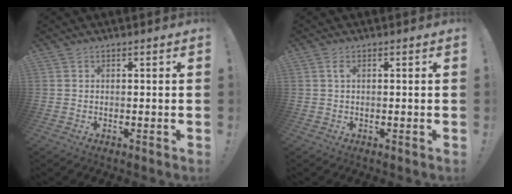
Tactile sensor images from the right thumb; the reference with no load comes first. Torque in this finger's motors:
{"motor_torque": [-0.15, 0.15, 0.30, 0.04, -0.09]}